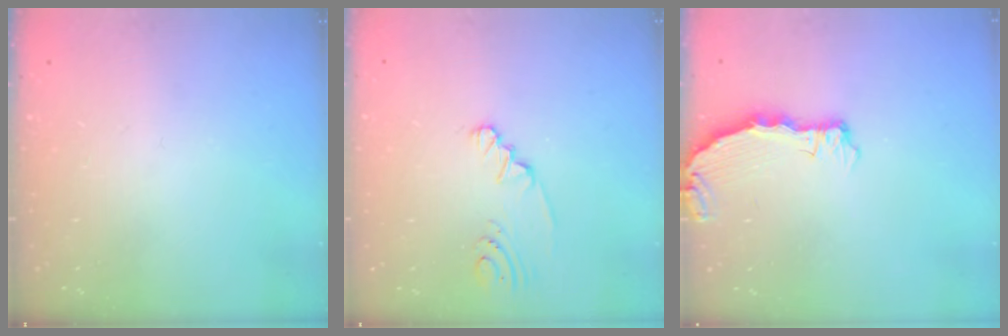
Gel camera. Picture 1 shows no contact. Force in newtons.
{"total": 2.5, "press": 2.3, "slide": 0.8}
{"total": 4.9, "press": 4.9, "slide": 0.2}